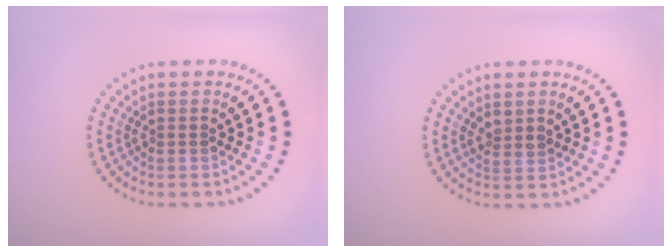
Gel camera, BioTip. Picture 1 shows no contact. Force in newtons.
{"total": 1.4, "press": 1.2, "slide": 0.7}